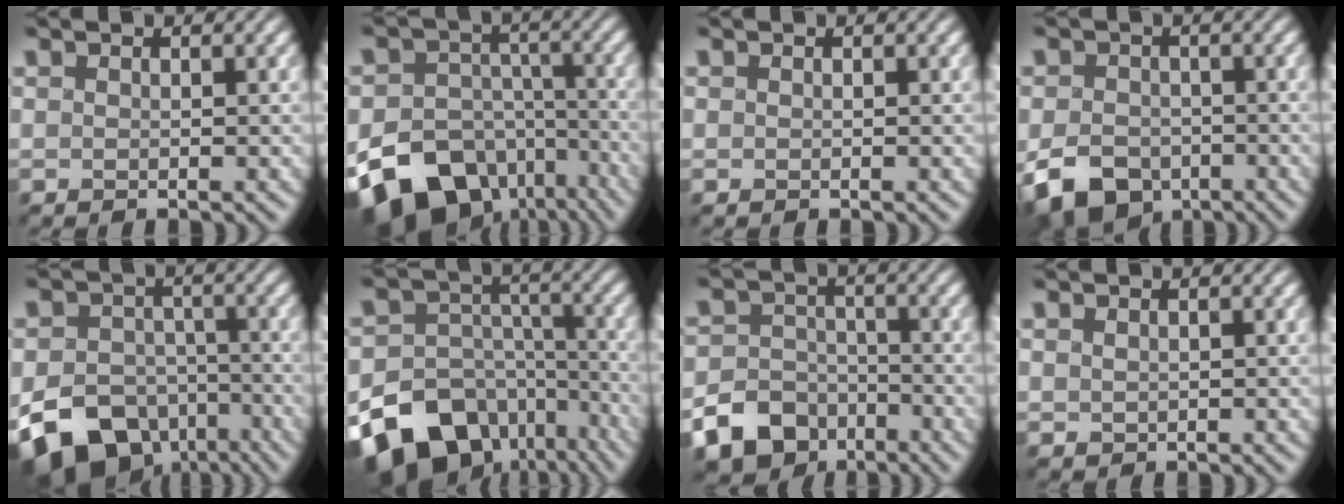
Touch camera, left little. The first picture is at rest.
{"total": 16.2, "force": [-9.9, 11.0, 6.6], "torque": [-0.129, -0.044, -0.157]}
{"total": 0.0}
{"total": 7.5, "force": [-4.1, 5.1, 3.7], "torque": [-0.066, -0.022, -0.082]}
{"total": 13.0, "force": [-7.8, 8.8, 5.6], "torque": [-0.099, -0.038, -0.134]}
{"total": 19.2, "force": [-12.3, 12.9, 7.0], "torque": [-0.144, -0.051, -0.188]}
{"total": 13.6, "force": [-8.8, 9.9, 3.1], "torque": [-0.046, -0.060, -0.169]}
{"total": 0.5, "force": [0.2, 0.5, 0.1], "torque": [-0.003, -0.002, 0.008]}